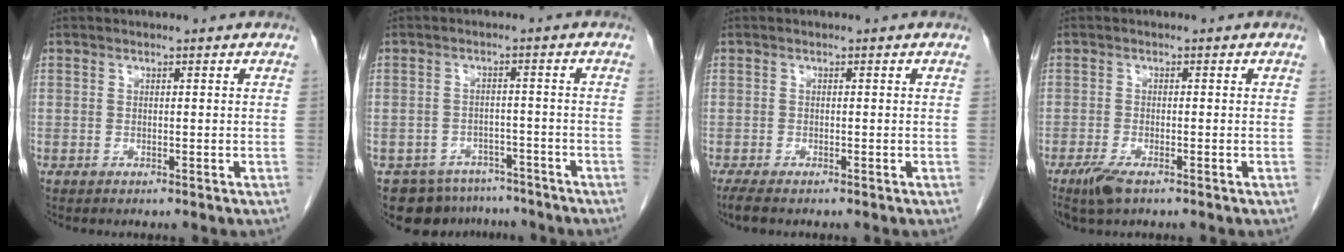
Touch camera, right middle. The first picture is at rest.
{"total": 8.9, "force": [-7.5, 4.8, 1.1], "torque": [-0.008, 0.009, -0.094]}
{"total": 2.3, "force": [-1.8, 0.5, 1.3], "torque": [-0.030, -0.009, -0.027]}
{"total": 3.6, "force": [-2.4, 0.9, 2.5], "torque": [-0.056, -0.007, -0.043]}